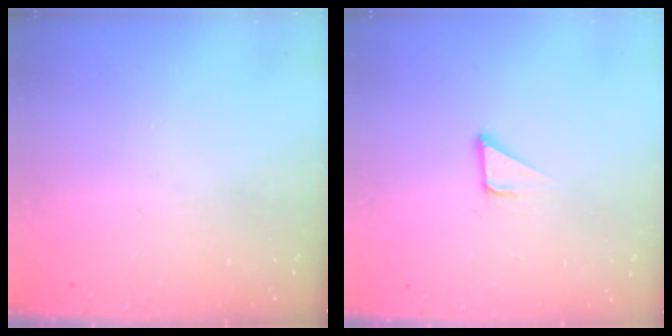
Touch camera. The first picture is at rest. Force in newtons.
{"total": 2.1, "press": 2.1, "slide": 0.0}